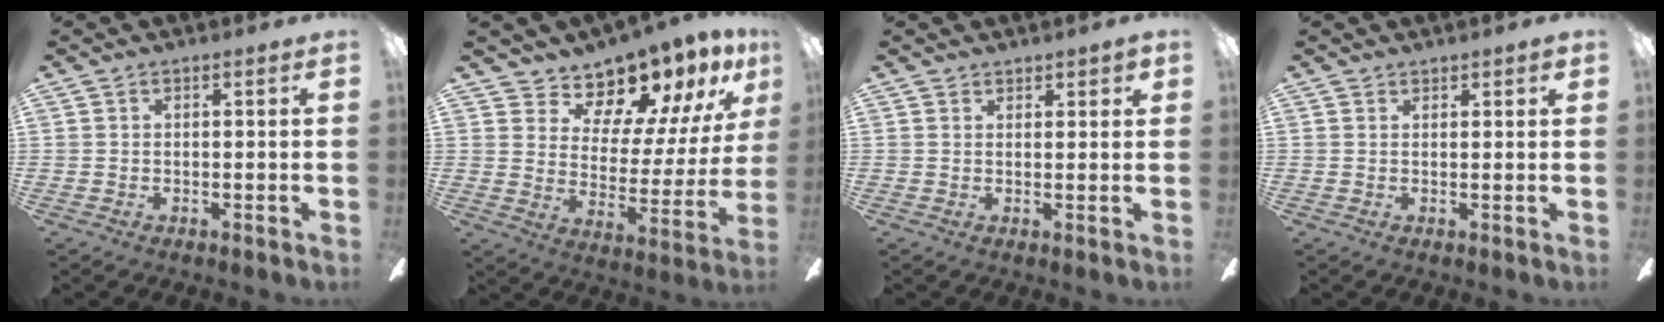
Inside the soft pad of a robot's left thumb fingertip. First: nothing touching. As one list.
[{"total": 12.7, "force": [11.1, 5.4, 3.1], "torque": [-0.053, -0.103, 0.197]}, {"total": 1.8, "force": [1.5, 0.8, 0.5], "torque": [-0.002, -0.005, 0.027]}, {"total": 1.4, "force": [1.1, 0.6, 0.5], "torque": [-0.003, -0.004, 0.020]}]